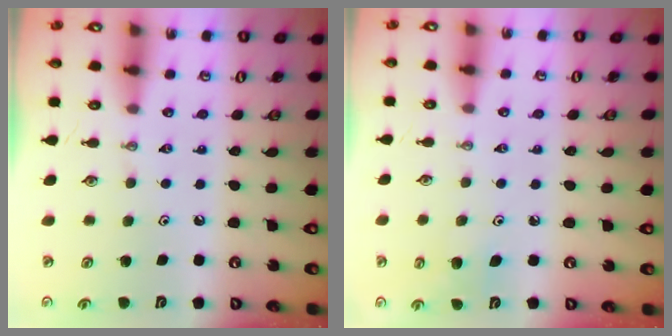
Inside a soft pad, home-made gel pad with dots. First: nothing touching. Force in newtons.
{"total": 4.5, "press": 4.5, "slide": 0.3}